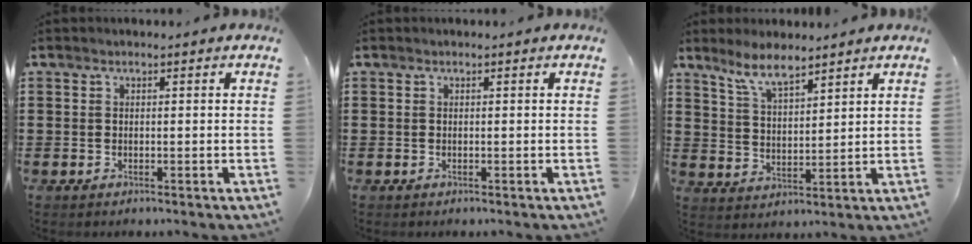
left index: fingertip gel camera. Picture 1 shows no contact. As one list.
[{"total": 0.0}, {"total": 6.1, "force": [5.2, 1.3, 3.1], "torque": [-0.075, -0.010, 0.094]}]